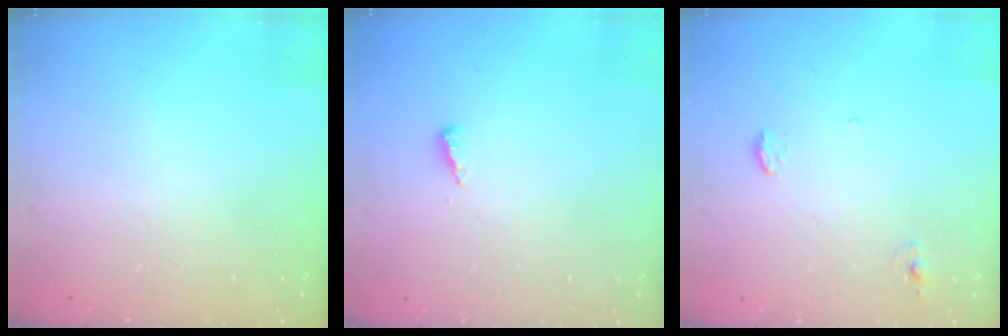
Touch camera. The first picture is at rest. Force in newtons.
{"total": 3.1, "press": 3.1, "slide": 0.3}
{"total": 5.1, "press": 4.5, "slide": 2.4}